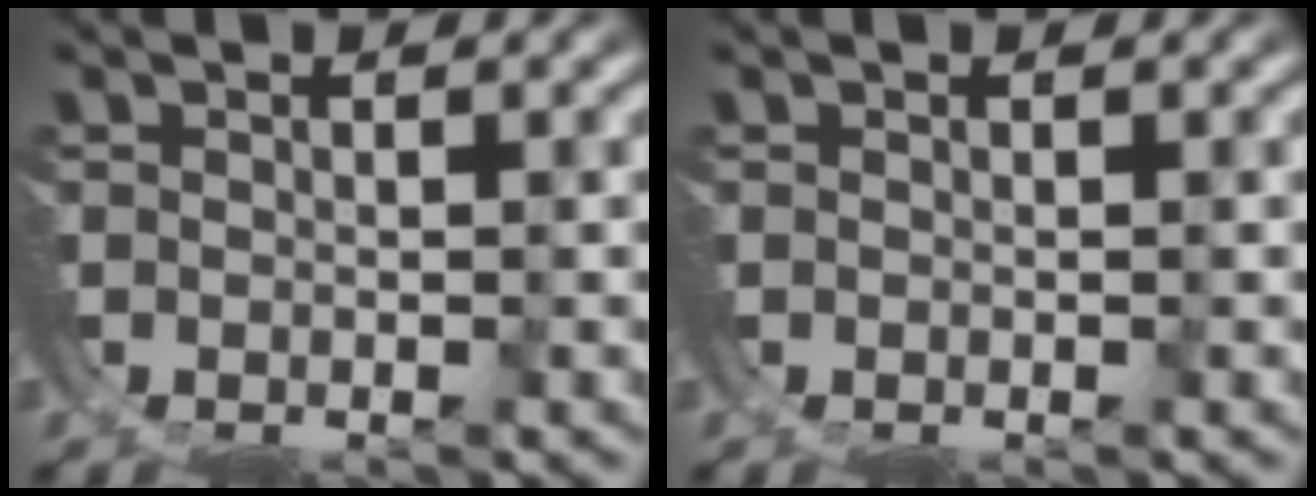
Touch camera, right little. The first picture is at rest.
{"total": 0.0}